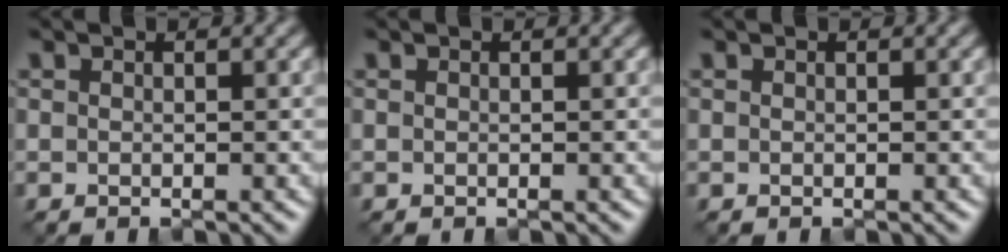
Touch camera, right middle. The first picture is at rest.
{"total": 0.0}
{"total": 0.0}